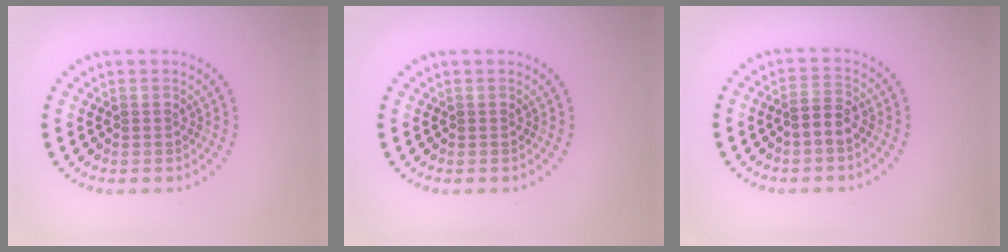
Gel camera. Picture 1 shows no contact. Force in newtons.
{"total": 0.0}
{"total": 2.0, "press": 1.9, "slide": 0.7}